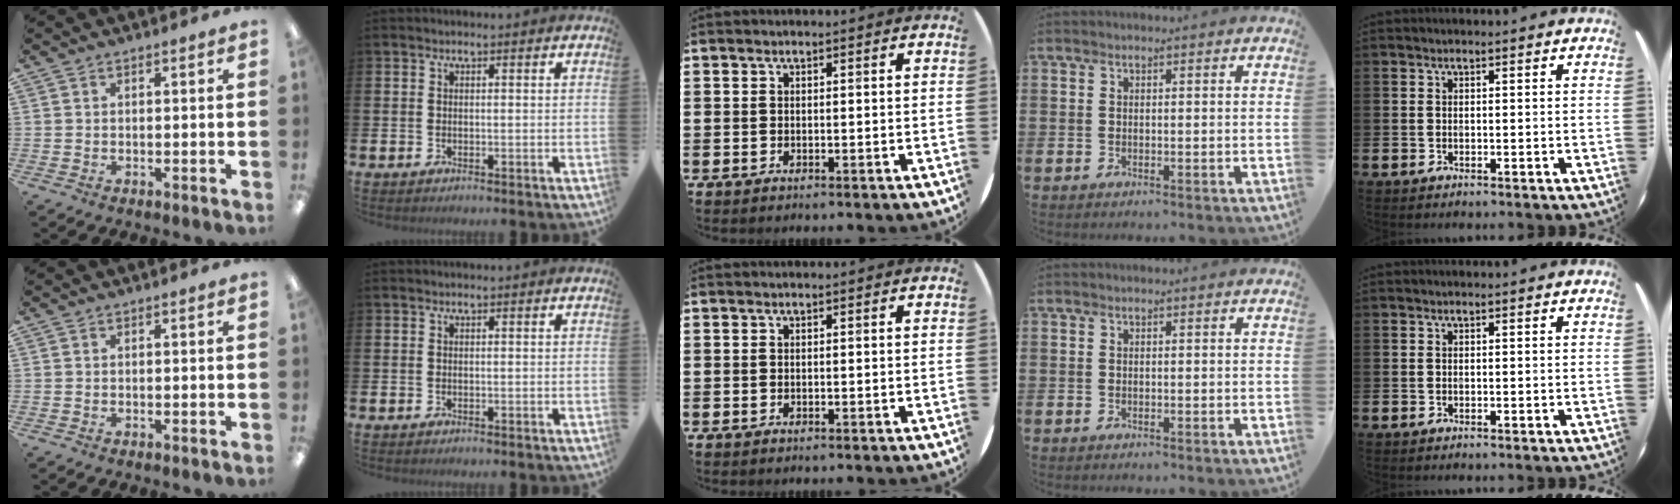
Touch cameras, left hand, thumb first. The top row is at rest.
{}